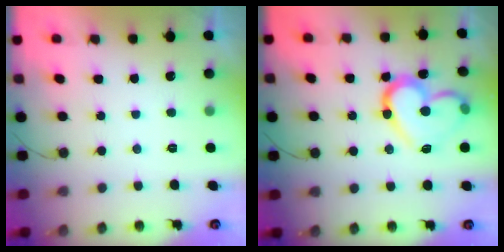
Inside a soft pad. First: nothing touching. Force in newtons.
{"total": 15.1, "press": 15.0, "slide": 0.8}